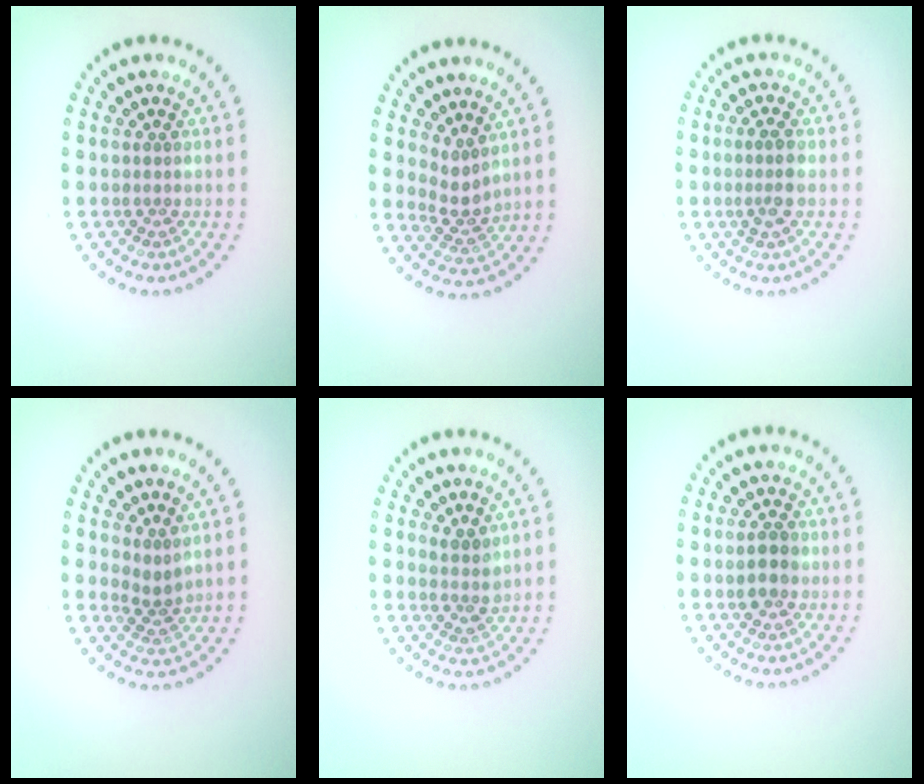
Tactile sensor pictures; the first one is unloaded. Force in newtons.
{"total": 2.1, "press": 1.4, "slide": 1.5}
{"total": 1.8, "press": 1.7, "slide": 0.6}
{"total": 1.9, "press": 1.3, "slide": 1.4}
{"total": 1.8, "press": 1.4, "slide": 1.1}
{"total": 2.3, "press": 2.2, "slide": 0.2}